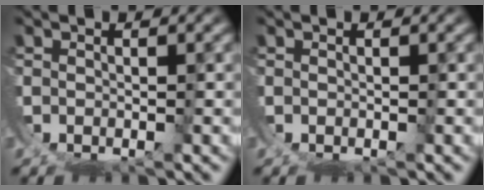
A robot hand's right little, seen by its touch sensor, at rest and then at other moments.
{"total": 0.0}